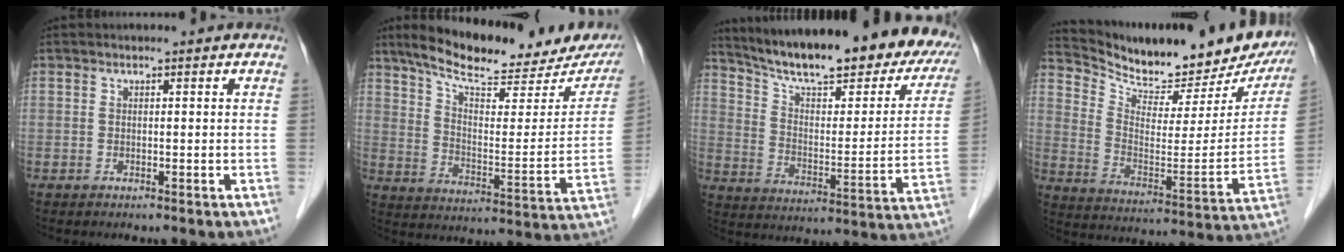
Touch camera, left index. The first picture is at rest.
{"total": 23.5, "force": [19.5, 5.1, 12.1], "torque": [-0.180, -0.013, 0.265]}
{"total": 28.1, "force": [23.2, 6.4, 14.4], "torque": [-0.212, -0.038, 0.305]}
{"total": 22.4, "force": [20.6, 5.3, 6.9], "torque": [-0.117, -0.058, 0.289]}